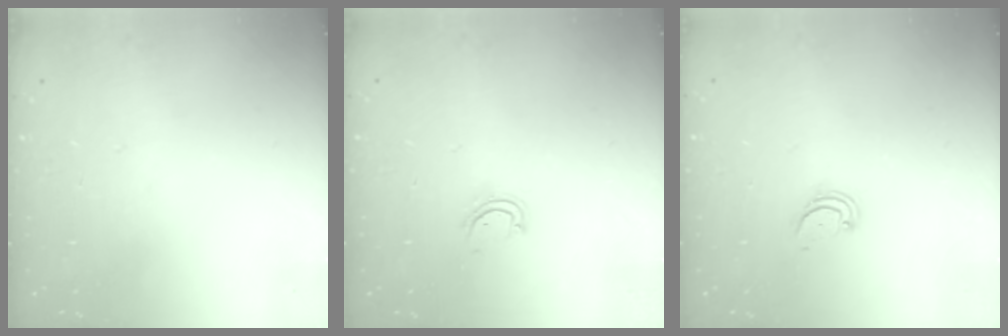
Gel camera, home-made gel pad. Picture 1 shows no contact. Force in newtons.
{"total": 3.3, "press": 3.3, "slide": 0.2}
{"total": 2.6, "press": 2.5, "slide": 0.5}